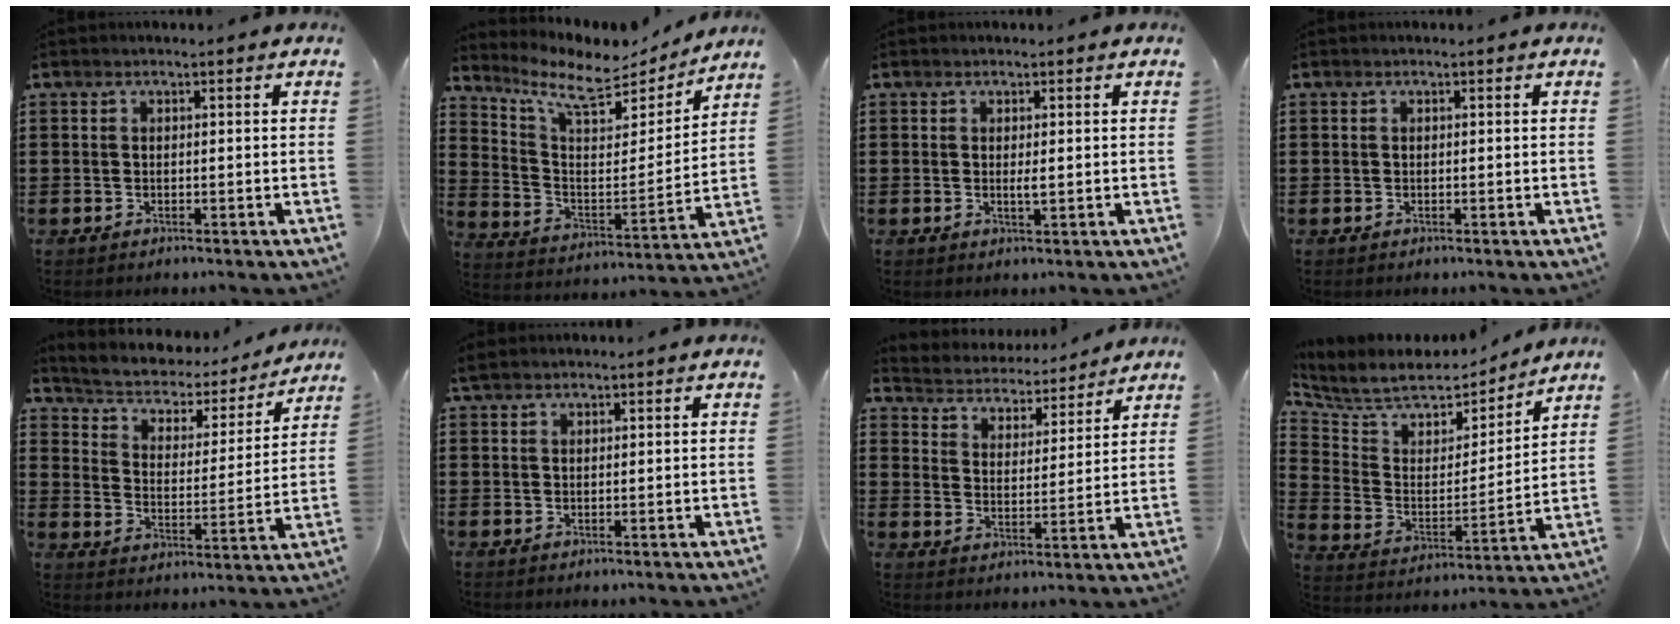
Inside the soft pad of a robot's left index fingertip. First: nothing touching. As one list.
[{"total": 9.3, "force": [7.5, 3.1, 4.7], "torque": [-0.119, -0.047, 0.127]}, {"total": 1.4, "force": [0.0, 0.2, 1.4], "torque": [-0.027, -0.004, 0.001]}, {"total": 0.0}, {"total": 3.5, "force": [2.9, 1.6, 0.9], "torque": [-0.042, -0.024, 0.037]}, {"total": 1.5, "force": [1.2, 0.5, 0.8], "torque": [-0.019, 0.004, 0.021]}, {"total": 4.0, "force": [4.0, 0.4, -0.2], "torque": [-0.024, -0.033, 0.064]}, {"total": 7.3, "force": [6.6, 2.6, 2.0], "torque": [-0.080, -0.046, 0.112]}]